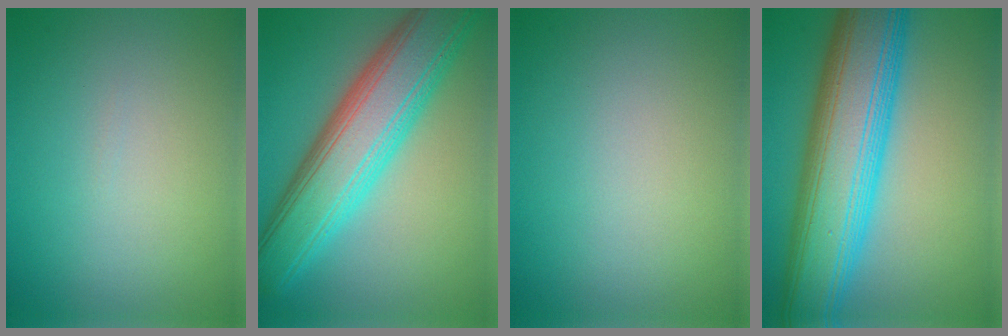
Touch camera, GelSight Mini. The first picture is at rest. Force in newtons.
{"total": 10.2, "press": 10.2, "slide": 0.4}
{"total": 0.0}
{"total": 12.5, "press": 12.5, "slide": 0.0}